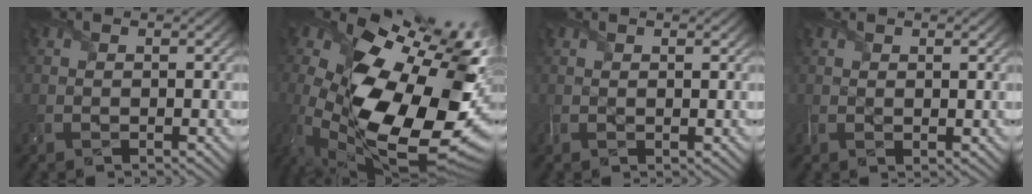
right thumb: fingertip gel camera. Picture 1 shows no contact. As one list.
[{"total": 19.5, "force": [-0.4, 10.4, 16.5], "torque": [-0.325, -0.057, 0.026]}, {"total": 1.2, "force": [0.7, 0.4, 0.8], "torque": [-0.023, 0.000, 0.014]}, {"total": 1.6, "force": [0.9, 0.6, 1.1], "torque": [-0.028, -0.001, 0.019]}]